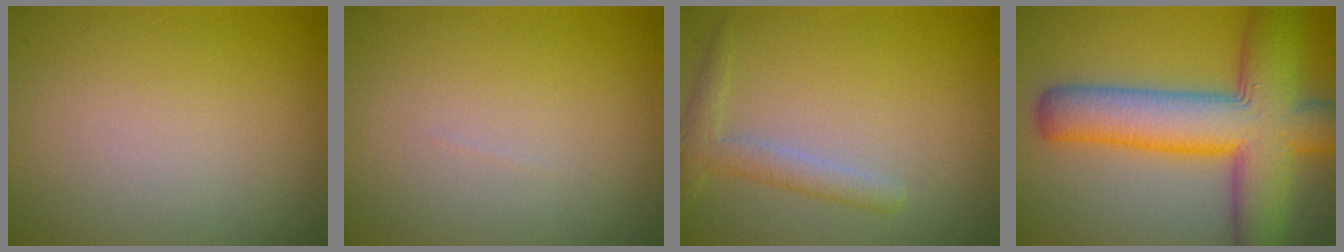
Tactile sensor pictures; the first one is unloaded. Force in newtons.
{"total": 0.0}
{"total": 2.1, "press": 2.1, "slide": 0.0}
{"total": 11.1, "press": 11.1, "slide": 0.4}